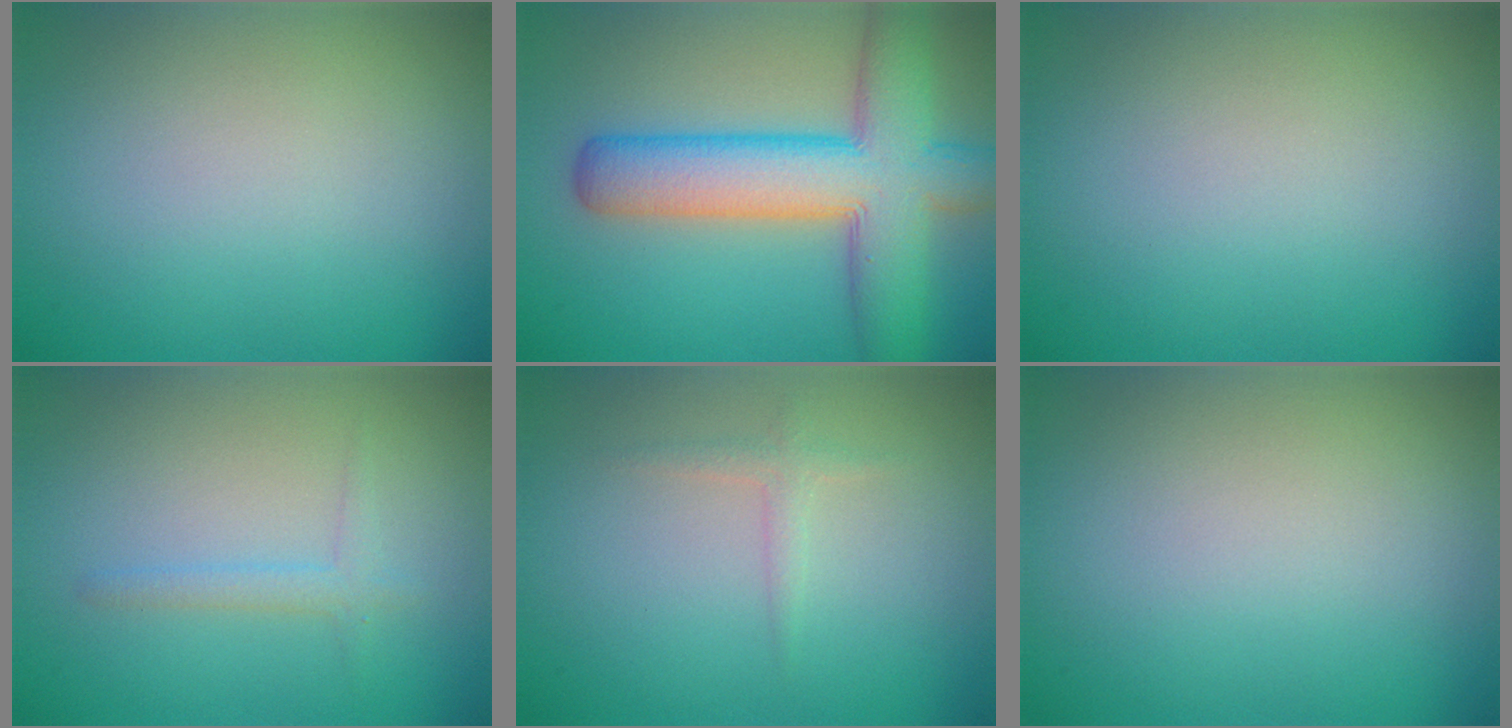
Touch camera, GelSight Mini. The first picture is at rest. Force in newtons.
{"total": 9.9, "press": 9.9, "slide": 0.6}
{"total": 0.0}
{"total": 1.4, "press": 1.4, "slide": 0.1}
{"total": 1.1, "press": 1.1, "slide": 0.0}
{"total": 0.0}